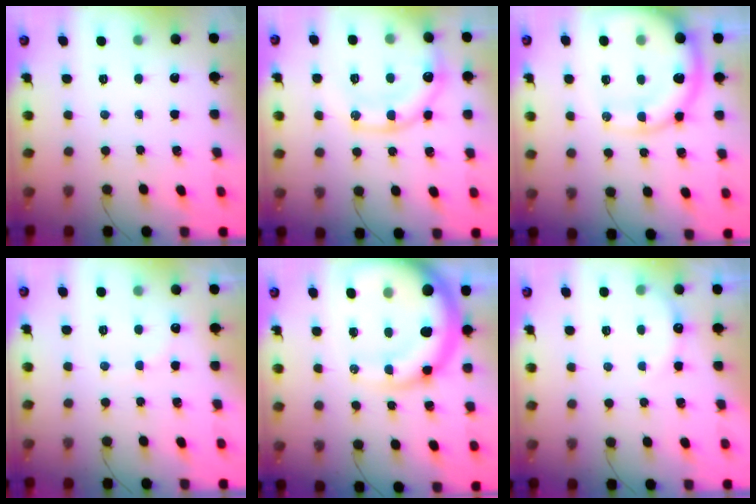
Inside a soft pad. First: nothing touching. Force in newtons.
{"total": 16.2, "press": 16.0, "slide": 2.6}
{"total": 16.3, "press": 15.9, "slide": 3.5}
{"total": 8.6, "press": 8.4, "slide": 1.5}
{"total": 19.3, "press": 18.6, "slide": 5.0}
{"total": 6.5, "press": 6.3, "slide": 1.4}